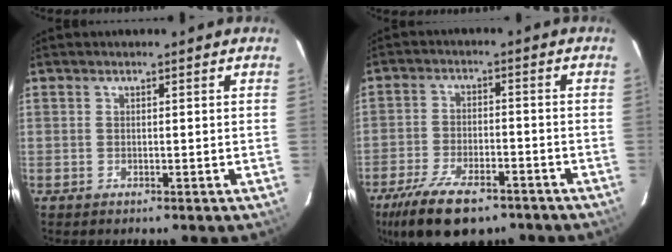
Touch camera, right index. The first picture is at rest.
{"total": 15.0, "force": [-10.5, 6.2, 8.8], "torque": [-0.195, -0.027, -0.174]}